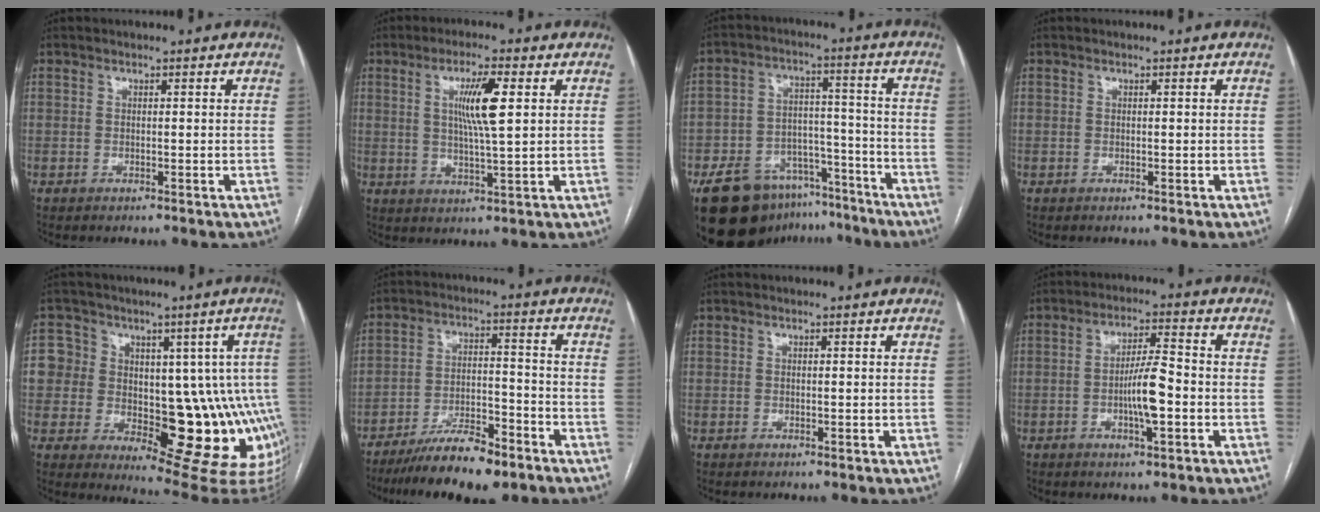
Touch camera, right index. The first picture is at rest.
{"total": 7.6, "force": [2.0, 0.4, 7.3], "torque": [-0.134, 0.000, 0.036]}
{"total": 16.1, "force": [-11.8, 8.9, 6.4], "torque": [-0.094, 0.045, -0.178]}
{"total": 0.0}
{"total": 15.6, "force": [-0.7, 10.9, 11.1], "torque": [-0.122, 0.031, 0.009]}
{"total": 11.3, "force": [-8.5, 2.8, 6.9], "torque": [-0.116, -0.007, -0.146]}
{"total": 0.0}
{"total": 6.7, "force": [-1.6, 1.0, 6.5], "torque": [-0.120, 0.004, -0.028]}